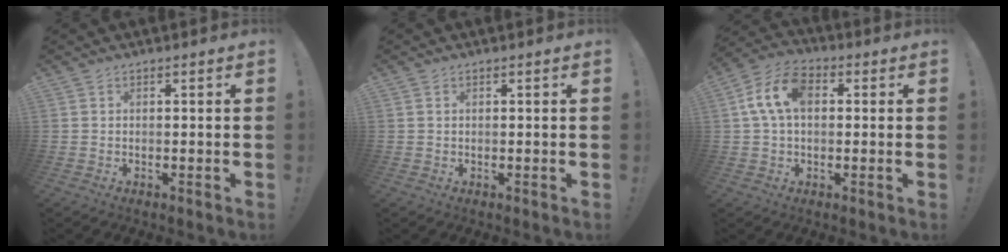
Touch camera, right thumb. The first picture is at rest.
{"total": 0.5, "force": [0.3, 0.3, 0.3], "torque": [-0.011, 0.003, 0.008]}
{"total": 11.5, "force": [2.2, 7.4, 8.6], "torque": [-0.163, 0.019, 0.043]}